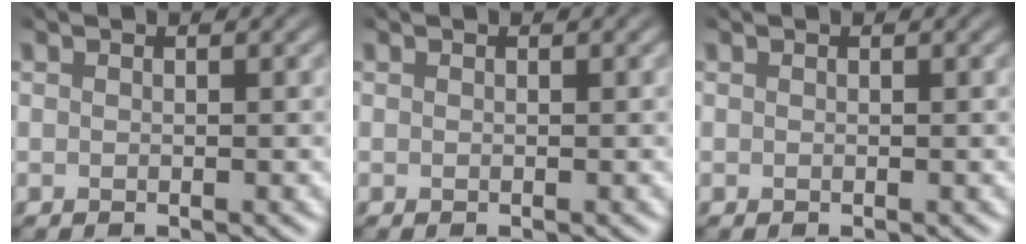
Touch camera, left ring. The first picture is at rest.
{"total": 0.0}
{"total": 0.0}